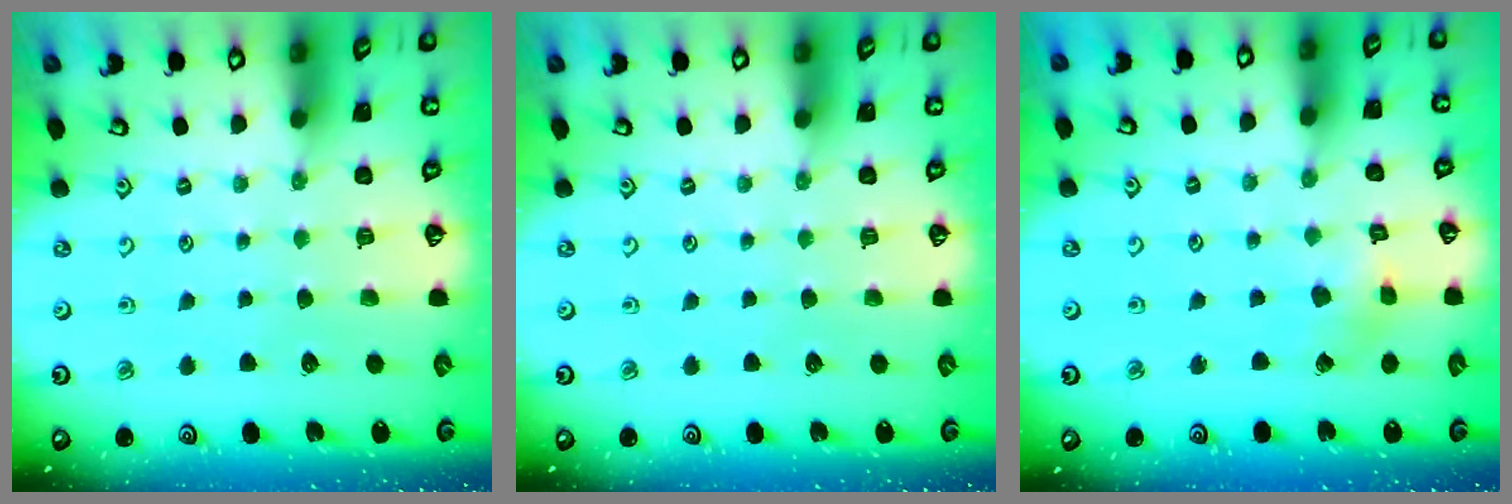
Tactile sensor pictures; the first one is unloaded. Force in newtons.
{"total": 0.0}
{"total": 2.6, "press": 2.6, "slide": 0.3}